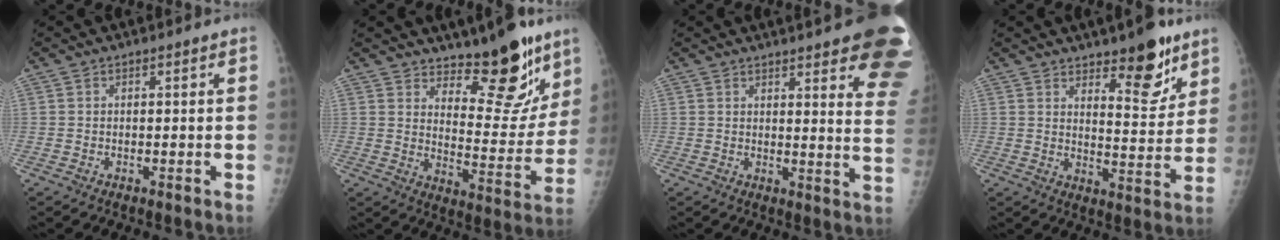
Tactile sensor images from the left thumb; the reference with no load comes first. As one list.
[{"total": 14.5, "force": [10.8, 5.6, 8.0], "torque": [-0.053, -0.090, 0.164]}, {"total": 20.0, "force": [13.4, 4.3, 14.3], "torque": [-0.135, -0.056, 0.145]}, {"total": 10.7, "force": [7.2, 4.0, 6.8], "torque": [-0.066, -0.052, 0.109]}]